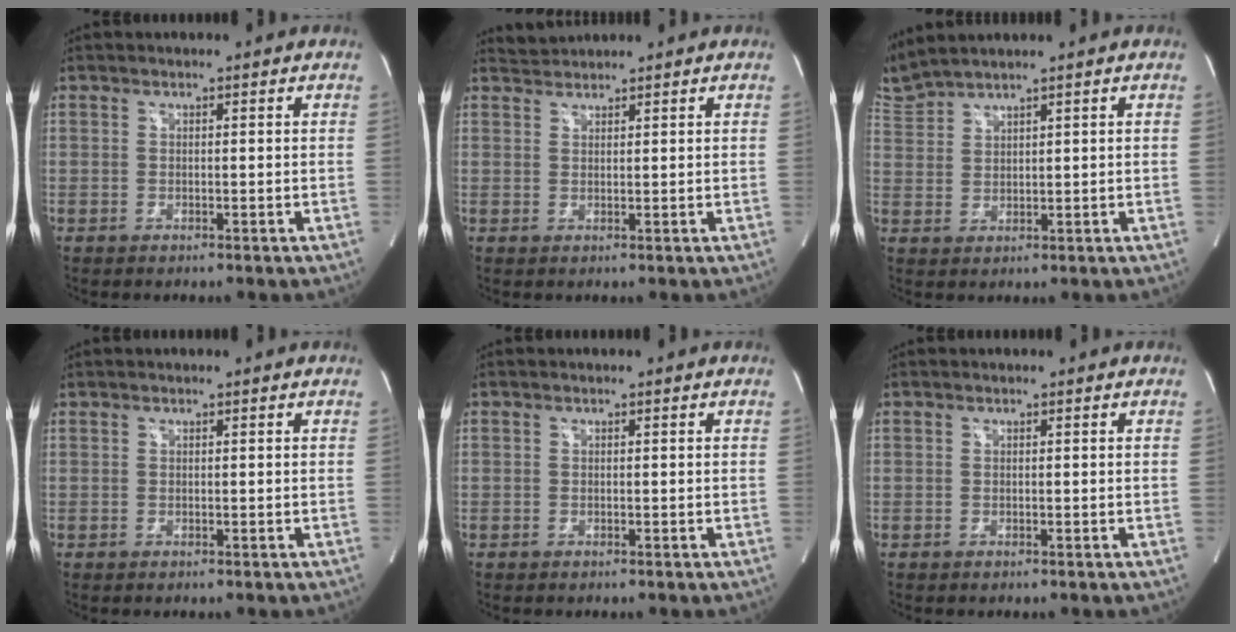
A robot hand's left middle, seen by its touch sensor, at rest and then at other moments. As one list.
[{"total": 1.9, "force": [1.8, -0.3, -0.6], "torque": [-0.005, 0.008, 0.043]}, {"total": 5.2, "force": [5.0, -0.7, 1.3], "torque": [-0.051, 0.016, 0.113]}, {"total": 0.0}, {"total": 0.0}, {"total": 0.0}]